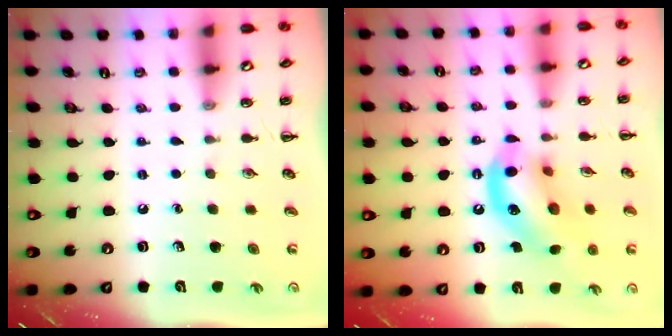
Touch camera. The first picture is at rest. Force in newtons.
{"total": 14.7, "press": 14.5, "slide": 2.1}